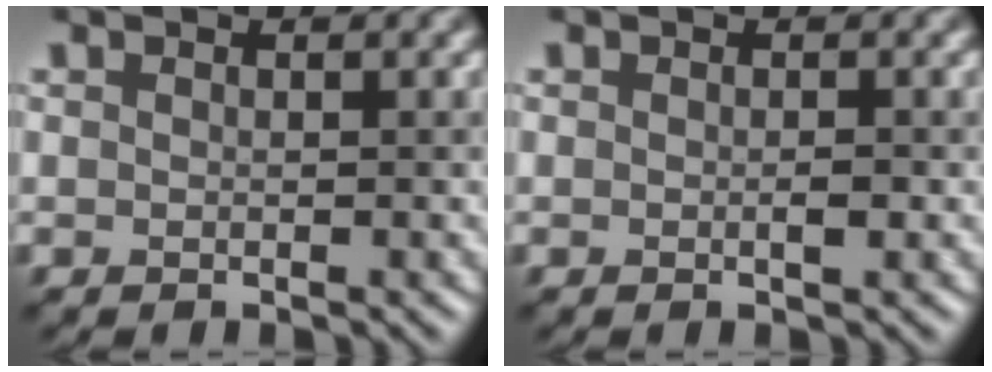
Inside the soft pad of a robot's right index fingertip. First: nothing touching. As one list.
[{"total": 0.8, "force": [0.0, 0.2, 0.7], "torque": [-0.015, 0.000, 0.001]}]